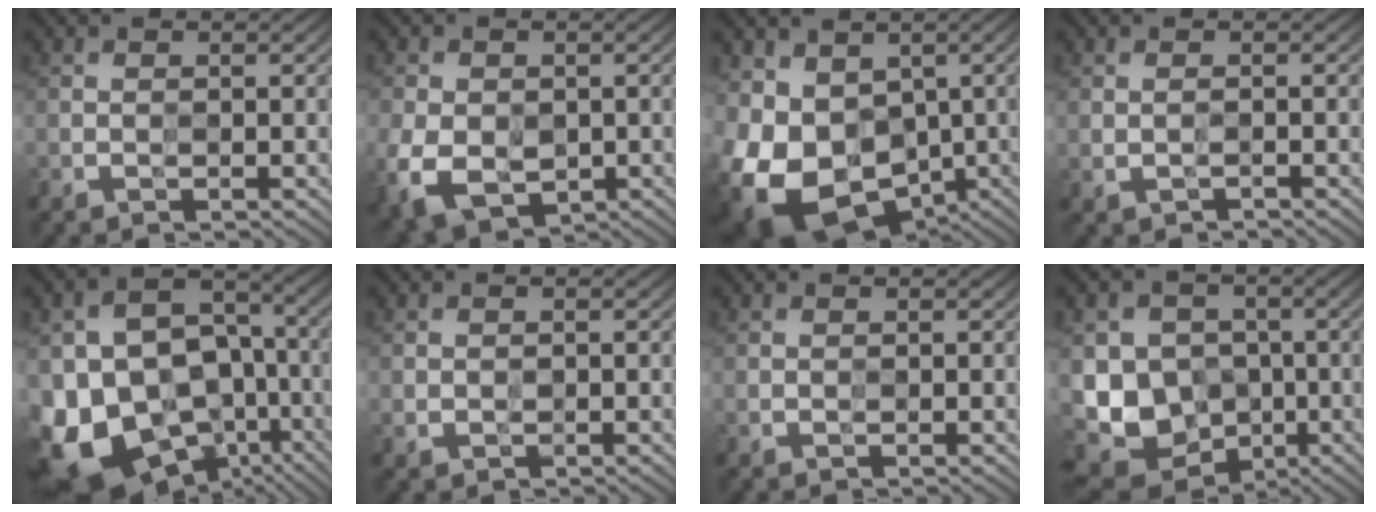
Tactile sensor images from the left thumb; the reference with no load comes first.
{"total": 8.4, "force": [-2.3, 6.2, 5.2], "torque": [-0.136, -0.032, -0.040]}
{"total": 14.6, "force": [-3.1, 11.1, 9.0], "torque": [-0.208, -0.030, -0.033]}
{"total": 0.9, "force": [-0.5, 0.3, 0.7], "torque": [-0.017, 0.000, -0.010]}
{"total": 18.7, "force": [-7.3, 13.2, 11.1], "torque": [-0.236, -0.044, -0.100]}
{"total": 1.0, "force": [-0.2, 0.8, 0.5], "torque": [-0.010, -0.005, -0.003]}
{"total": 0.0}
{"total": 11.3, "force": [-2.6, 9.7, 5.2], "torque": [-0.114, -0.033, -0.060]}